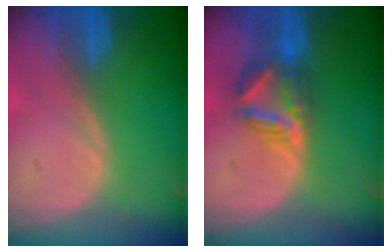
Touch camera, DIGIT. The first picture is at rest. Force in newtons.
{"total": 6.0, "press": 6.0, "slide": 0.3}